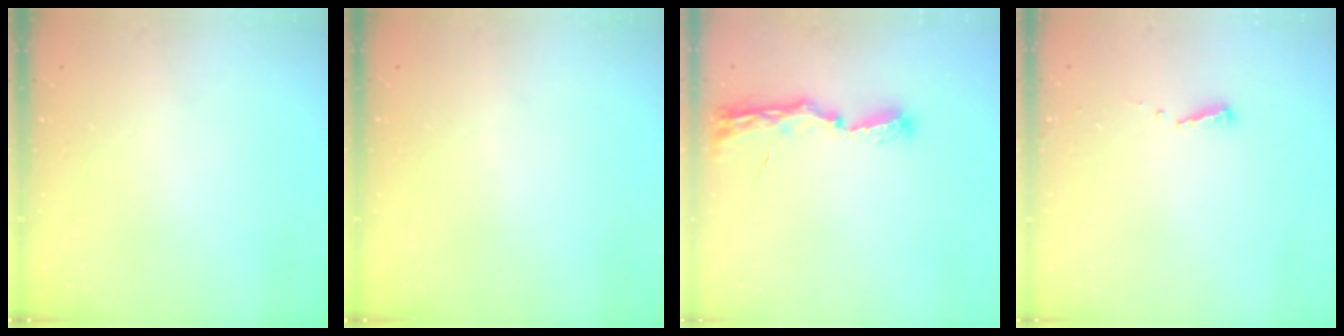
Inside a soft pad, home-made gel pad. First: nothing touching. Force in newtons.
{"total": 0.0}
{"total": 7.7, "press": 7.7, "slide": 0.8}
{"total": 5.3, "press": 5.3, "slide": 0.5}